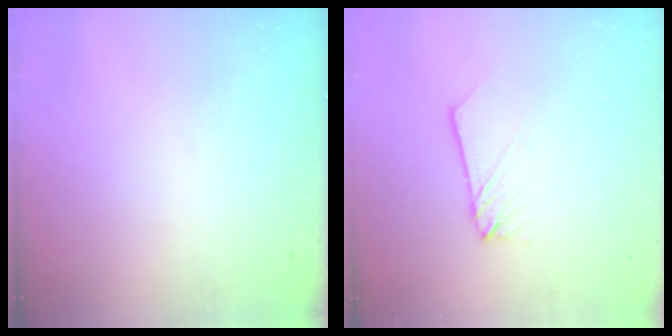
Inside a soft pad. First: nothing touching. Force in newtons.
{"total": 2.2, "press": 2.2, "slide": 0.1}